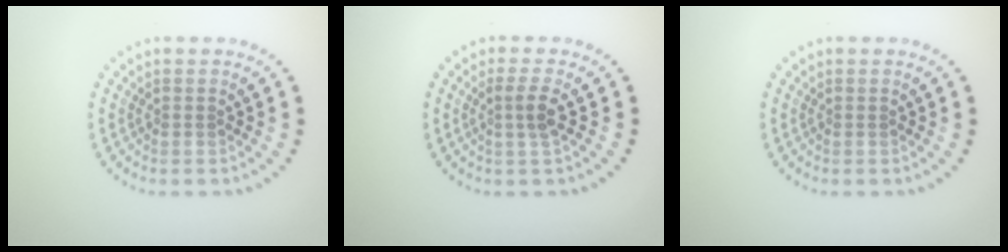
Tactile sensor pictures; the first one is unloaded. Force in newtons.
{"total": 1.9, "press": 1.5, "slide": 1.1}
{"total": 0.0}